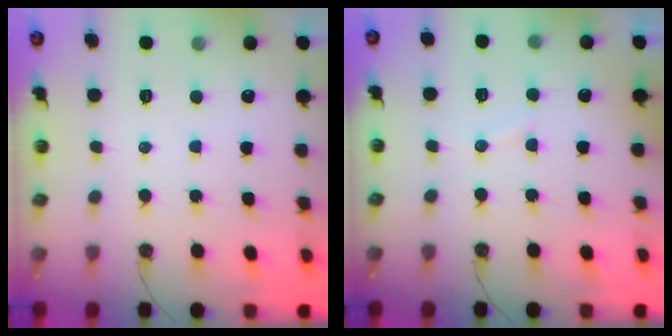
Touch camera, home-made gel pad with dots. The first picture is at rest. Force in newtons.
{"total": 4.0, "press": 4.0, "slide": 0.4}